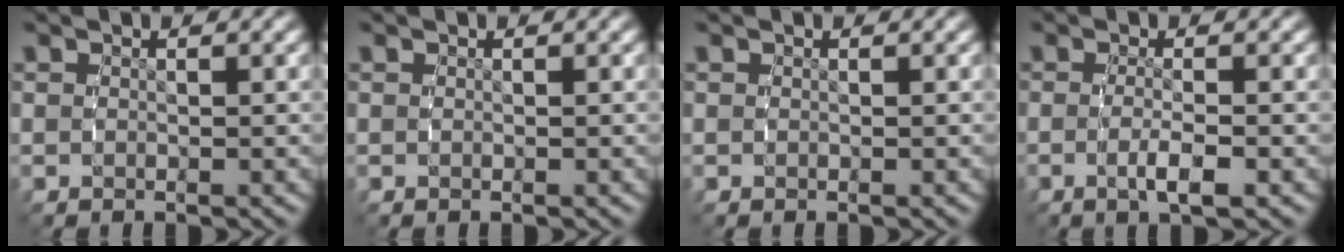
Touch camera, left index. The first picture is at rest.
{"total": 0.0}
{"total": 0.0}
{"total": 2.7, "force": [-1.2, 0.2, 2.4], "torque": [-0.054, -0.014, -0.015]}